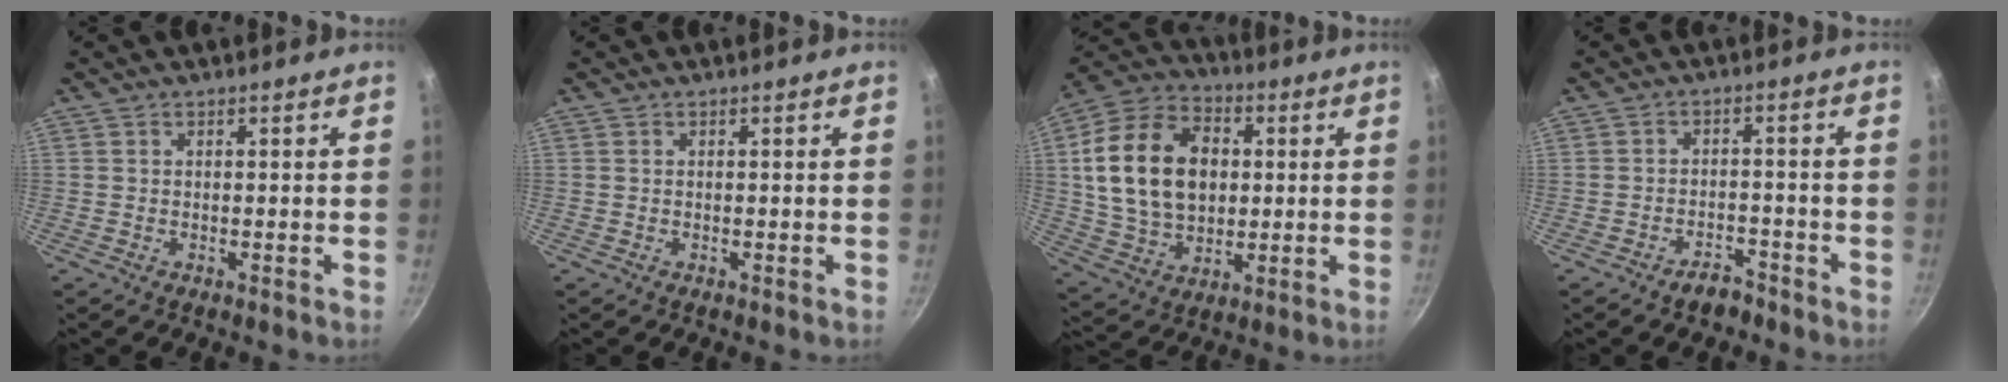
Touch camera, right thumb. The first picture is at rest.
{"total": 0.0}
{"total": 20.9, "force": [2.7, 14.9, 14.4], "torque": [-0.241, 0.010, 0.047]}
{"total": 3.9, "force": [-3.1, 1.9, 1.4], "torque": [-0.009, 0.034, -0.041]}